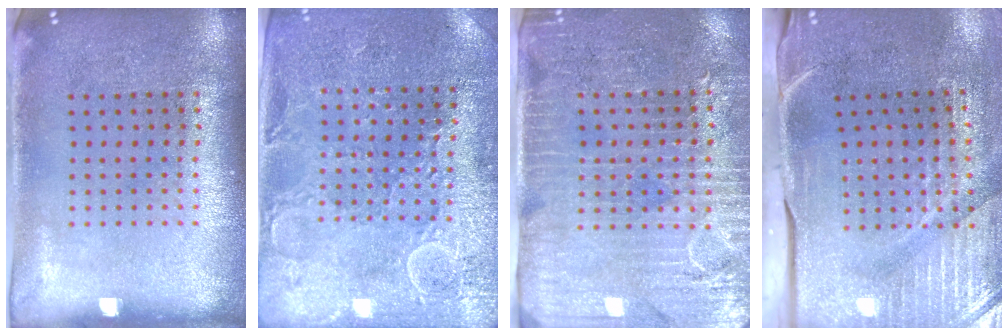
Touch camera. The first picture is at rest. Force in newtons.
{"total": 2.9, "press": 2.9, "slide": 0.4}
{"total": 3.7, "press": 3.2, "slide": 1.7}
{"total": 4.7, "press": 4.0, "slide": 2.5}